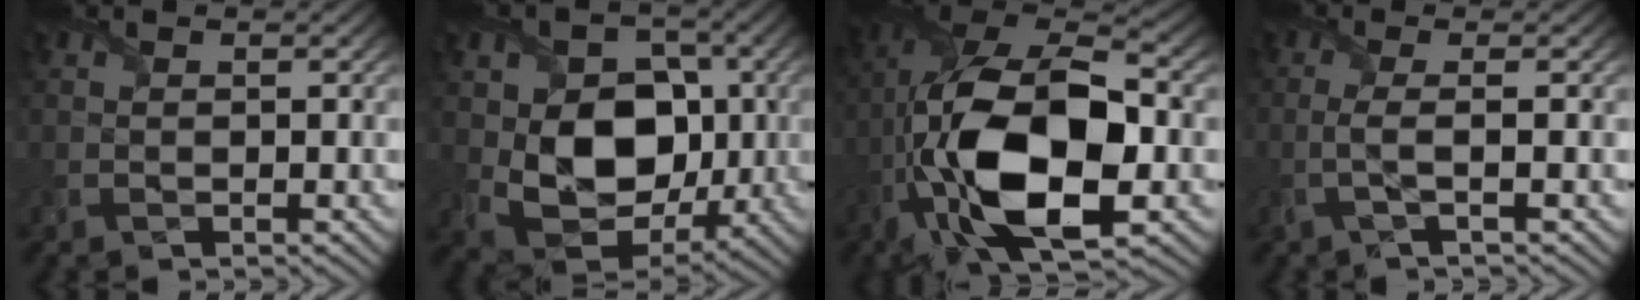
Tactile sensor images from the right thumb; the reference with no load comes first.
{"total": 11.7, "force": [0.1, 8.9, 7.6], "torque": [-0.141, -0.018, 0.006]}
{"total": 18.0, "force": [-4.3, 8.6, 15.2], "torque": [-0.323, 0.000, -0.084]}
{"total": 2.5, "force": [-0.5, 0.4, 2.4], "torque": [-0.046, 0.004, -0.026]}